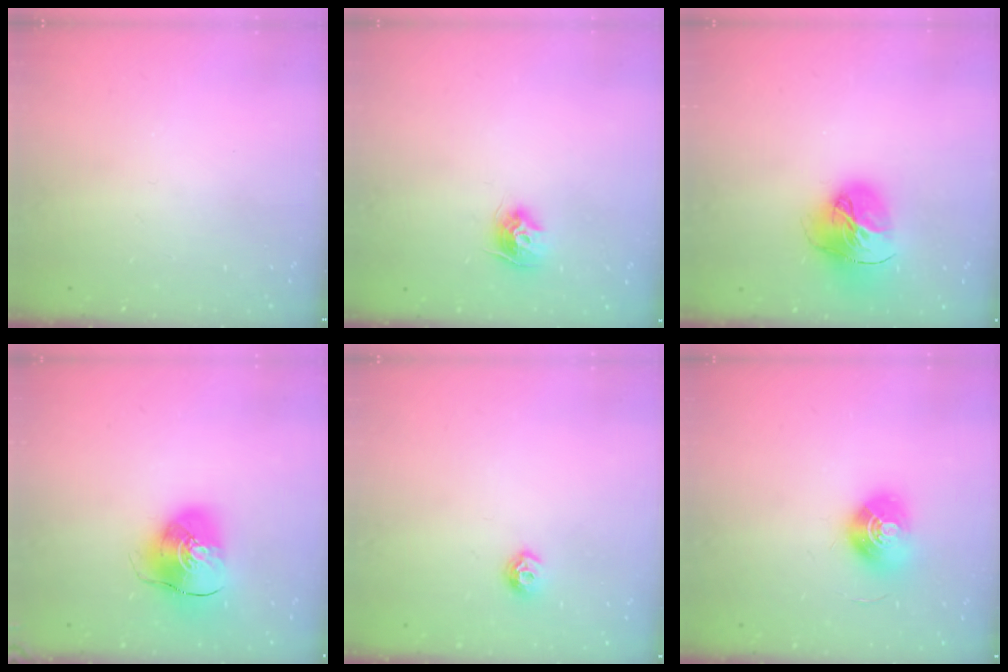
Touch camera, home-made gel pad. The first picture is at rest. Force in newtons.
{"total": 9.6, "press": 9.6, "slide": 0.7}
{"total": 16.9, "press": 16.8, "slide": 1.7}
{"total": 10.8, "press": 10.7, "slide": 1.5}
{"total": 7.2, "press": 7.1, "slide": 1.0}
{"total": 10.0, "press": 10.0, "slide": 0.4}